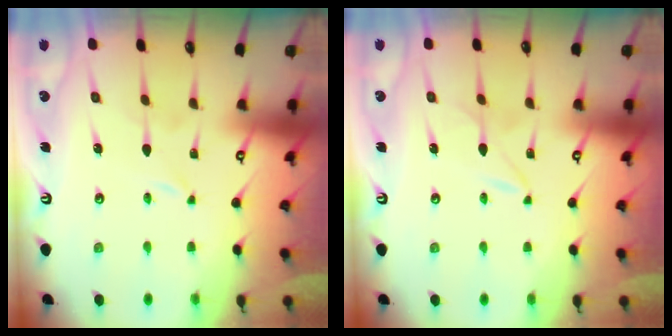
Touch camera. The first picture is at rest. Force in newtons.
{"total": 2.5, "press": 2.5, "slide": 0.4}